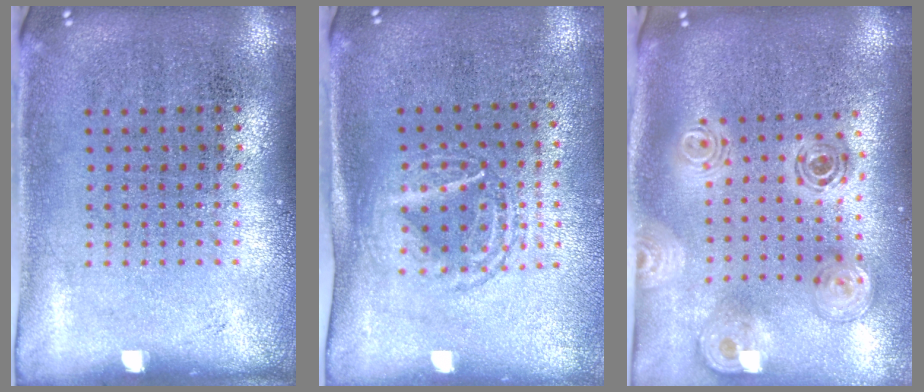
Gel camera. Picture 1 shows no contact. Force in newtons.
{"total": 1.7, "press": 1.4, "slide": 1.0}
{"total": 1.7, "press": 1.5, "slide": 0.8}